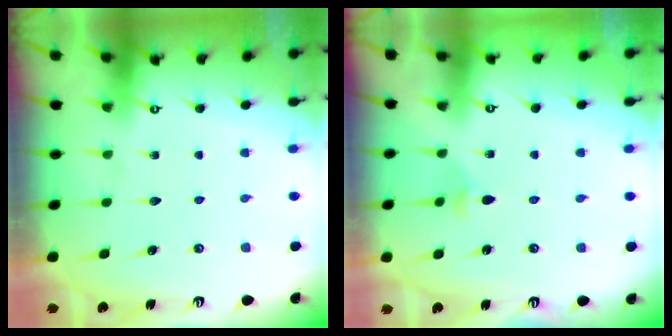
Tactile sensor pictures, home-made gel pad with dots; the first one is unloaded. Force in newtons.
{"total": 2.7, "press": 2.6, "slide": 0.7}